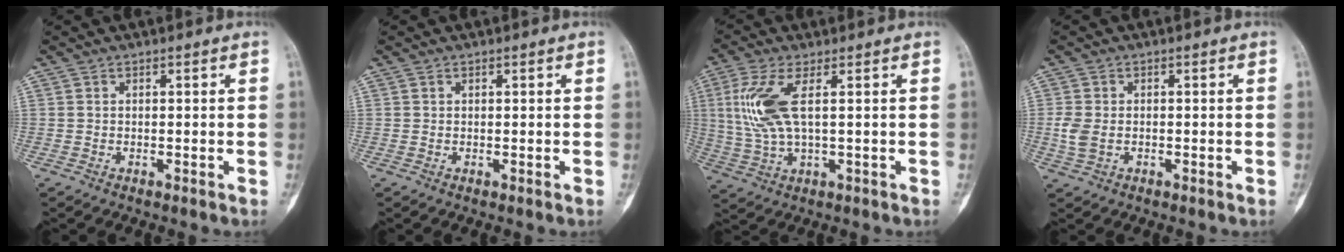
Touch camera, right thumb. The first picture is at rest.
{"total": 0.0}
{"total": 9.5, "force": [2.1, 3.2, 8.7], "torque": [-0.223, -0.001, 0.048]}
{"total": 3.6, "force": [-0.6, 2.4, 2.6], "torque": [-0.065, 0.002, -0.012]}